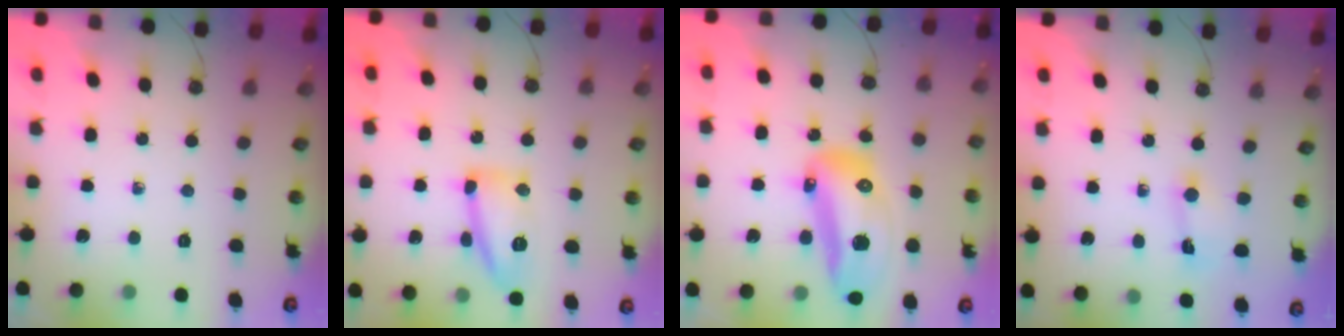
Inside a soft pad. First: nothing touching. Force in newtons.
{"total": 15.2, "press": 15.1, "slide": 1.2}
{"total": 28.5, "press": 22.7, "slide": 17.3}
{"total": 1.5, "press": 1.5, "slide": 0.2}